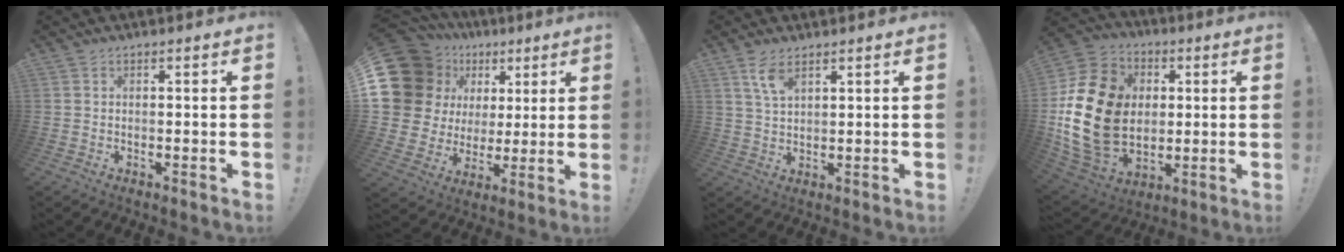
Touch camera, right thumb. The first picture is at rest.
{"total": 17.7, "force": [6.2, 14.4, 8.3], "torque": [-0.148, -0.034, 0.149]}
{"total": 5.8, "force": [3.7, 2.3, 3.9], "torque": [-0.068, -0.017, 0.066]}
{"total": 22.7, "force": [1.1, 17.8, 14.0], "torque": [-0.266, 0.015, 0.038]}